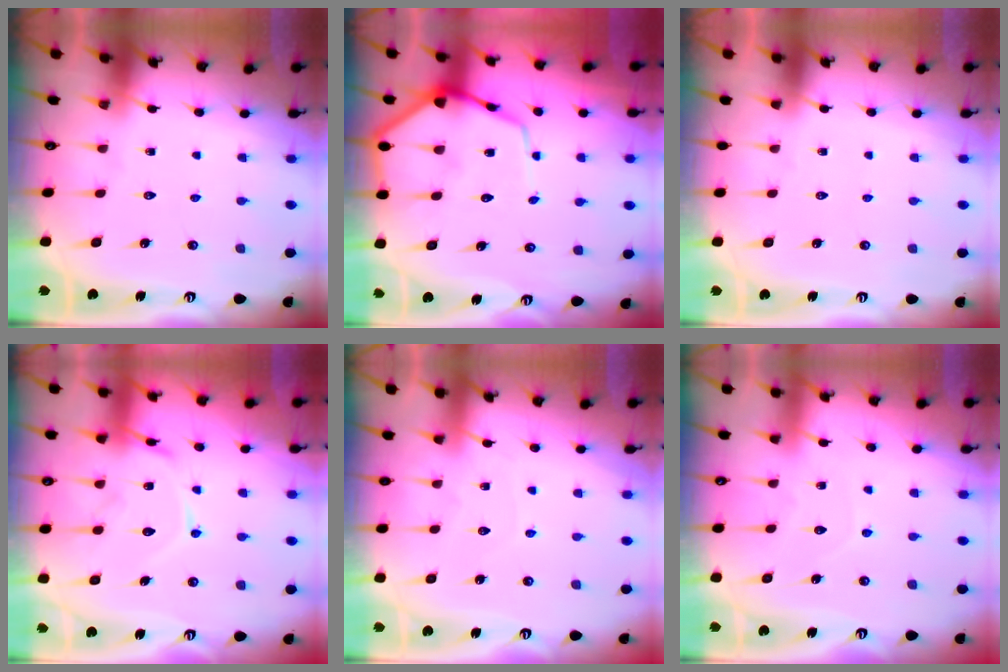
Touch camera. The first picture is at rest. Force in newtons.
{"total": 10.3, "press": 10.3, "slide": 1.0}
{"total": 0.0}
{"total": 15.0, "press": 15.0, "slide": 1.1}
{"total": 4.1, "press": 4.1, "slide": 0.4}
{"total": 4.5, "press": 4.5, "slide": 0.5}